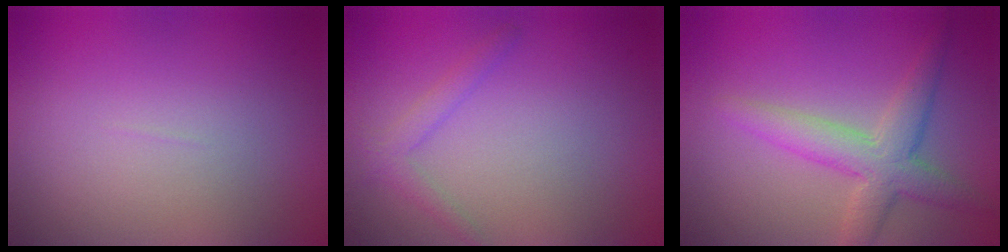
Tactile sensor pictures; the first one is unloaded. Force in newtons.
{"total": 1.6, "press": 1.6, "slide": 0.1}
{"total": 4.3, "press": 4.3, "slide": 0.1}